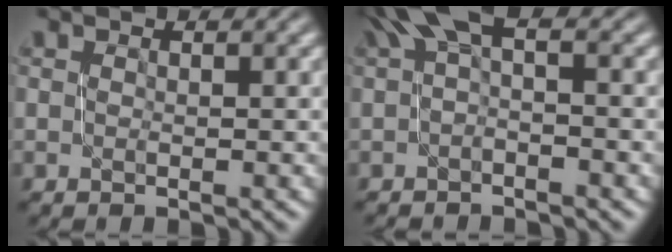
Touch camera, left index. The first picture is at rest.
{"total": 3.2, "force": [1.0, 0.7, 3.0], "torque": [-0.058, 0.009, 0.014]}